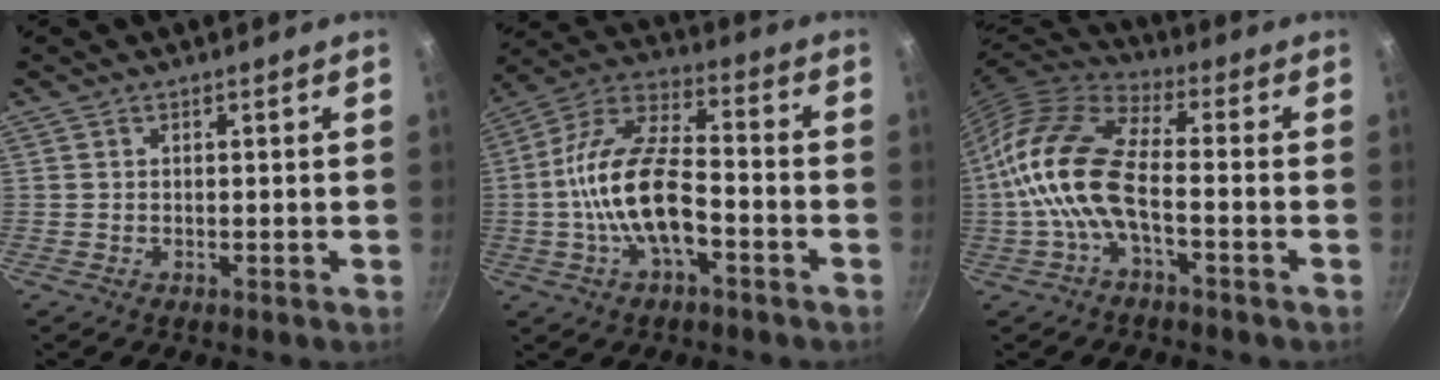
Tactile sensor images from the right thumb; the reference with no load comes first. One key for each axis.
{"total": 16.1, "fx": -4.1, "fy": 7.5, "fz": 13.7, "tx": -0.244, "ty": 0.047, "tz": -0.090}
{"total": 14.7, "fx": -3.1, "fy": 6.6, "fz": 12.8, "tx": -0.258, "ty": 0.036, "tz": -0.078}